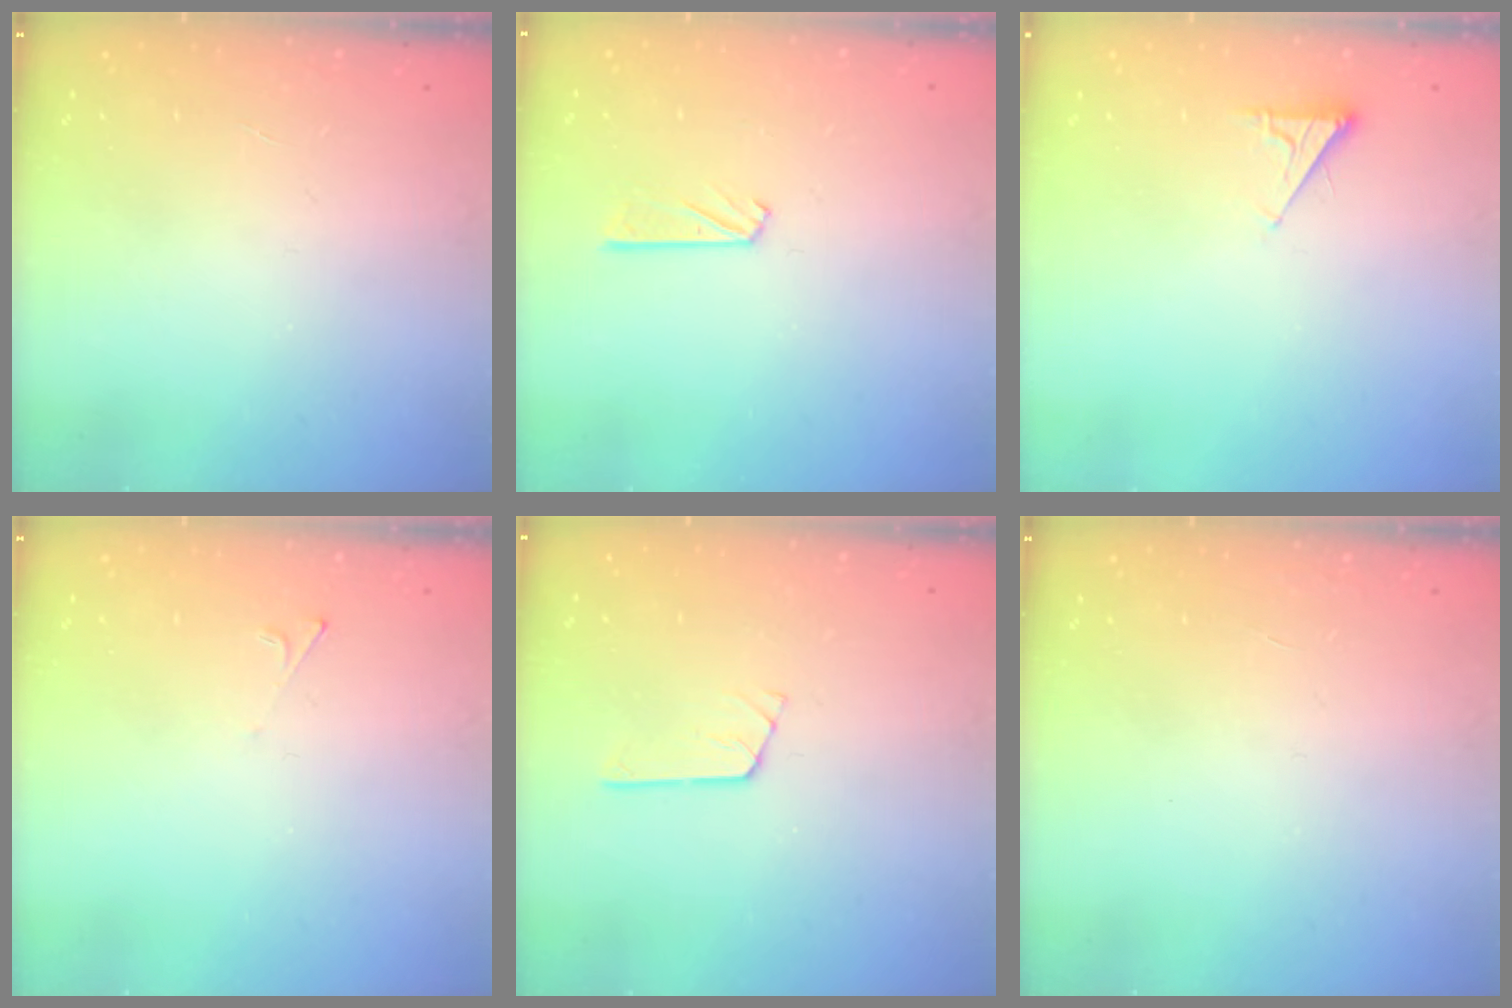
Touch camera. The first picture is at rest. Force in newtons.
{"total": 4.4, "press": 4.4, "slide": 0.2}
{"total": 2.5, "press": 2.5, "slide": 0.4}
{"total": 1.9, "press": 1.9, "slide": 0.4}
{"total": 3.1, "press": 3.1, "slide": 0.3}
{"total": 0.0}